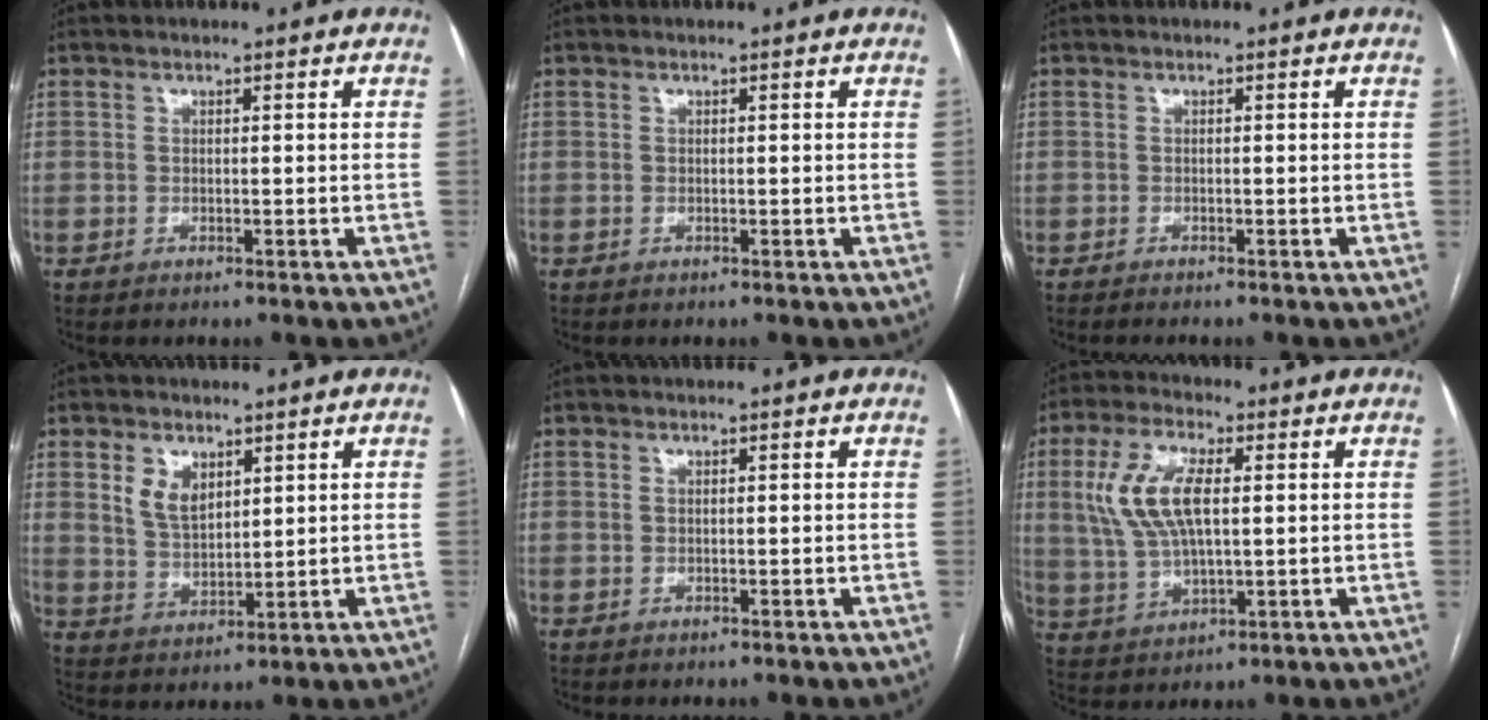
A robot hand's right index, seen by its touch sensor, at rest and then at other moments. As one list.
[{"total": 0.0}, {"total": 1.2, "force": [-1.1, -0.1, 0.5], "torque": [-0.008, 0.000, -0.013]}, {"total": 5.3, "force": [2.7, 3.1, 3.3], "torque": [-0.068, 0.001, 0.061]}, {"total": 0.0}, {"total": 10.6, "force": [2.2, 3.9, 9.5], "torque": [-0.217, 0.014, 0.047]}]